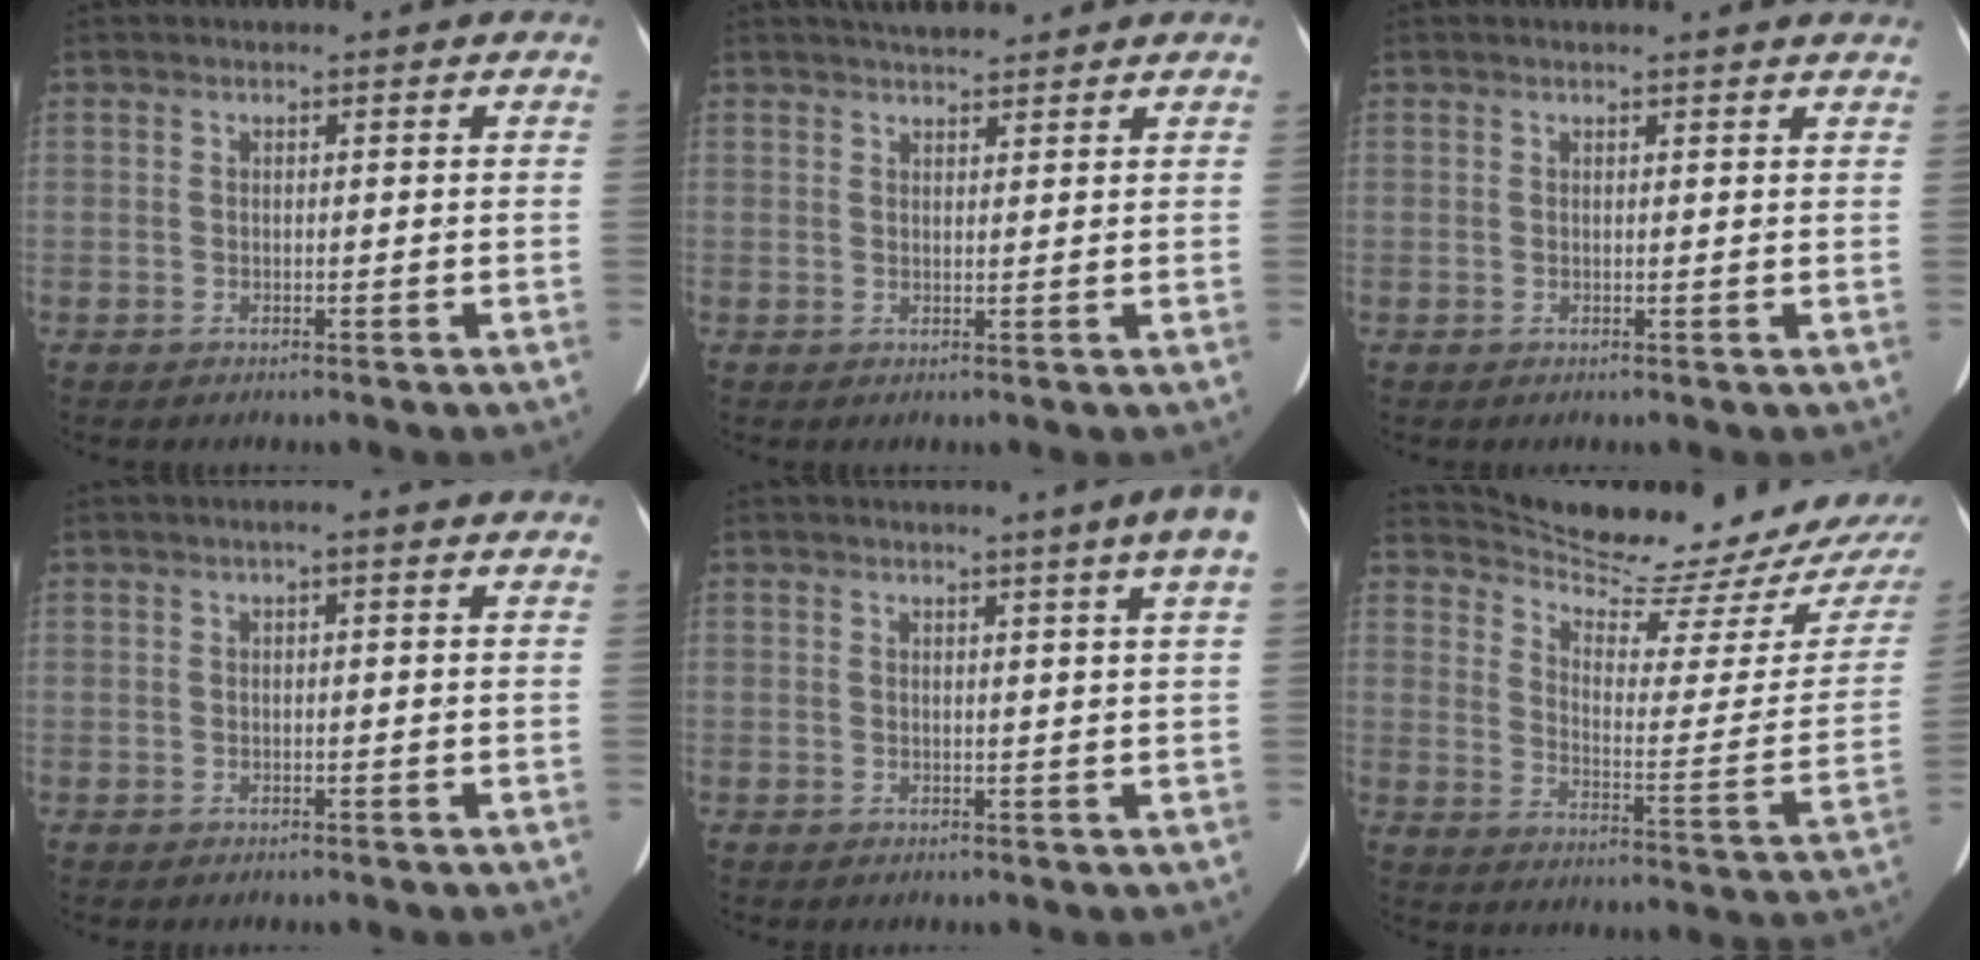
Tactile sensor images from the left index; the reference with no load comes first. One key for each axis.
{"total": 4.6, "fx": 4.2, "fy": 0.8, "fz": 1.7, "tx": -0.026, "ty": 0.023, "tz": 0.067}
{"total": 4.3, "fx": 4.1, "fy": 0.0, "fz": 1.2, "tx": -0.018, "ty": 0.007, "tz": 0.036}
{"total": 0.8, "fx": 0.3, "fy": 0.0, "fz": 0.8, "tx": -0.015, "ty": 0.005, "tz": 0.004}
{"total": 3.9, "fx": 2.3, "fy": -0.8, "fz": 3.1, "tx": -0.043, "ty": -0.005, "tz": 0.023}
{"total": 16.5, "fx": 15.9, "fy": -0.3, "fz": 4.3, "tx": -0.071, "ty": -0.083, "tz": 0.224}